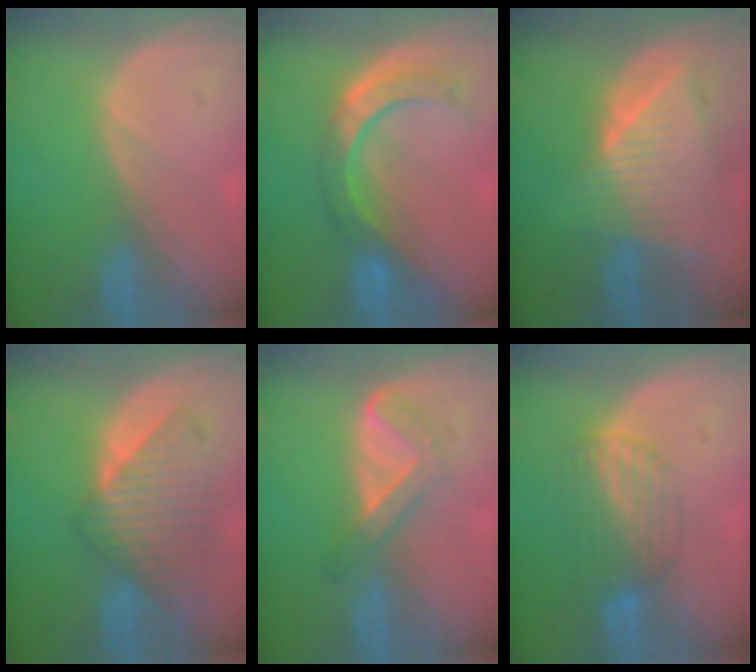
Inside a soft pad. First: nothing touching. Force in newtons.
{"total": 8.6, "press": 7.2, "slide": 4.5}
{"total": 8.9, "press": 7.9, "slide": 4.2}
{"total": 8.8, "press": 8.0, "slide": 3.5}
{"total": 4.5, "press": 4.4, "slide": 1.0}
{"total": 6.9, "press": 6.0, "slide": 3.5}